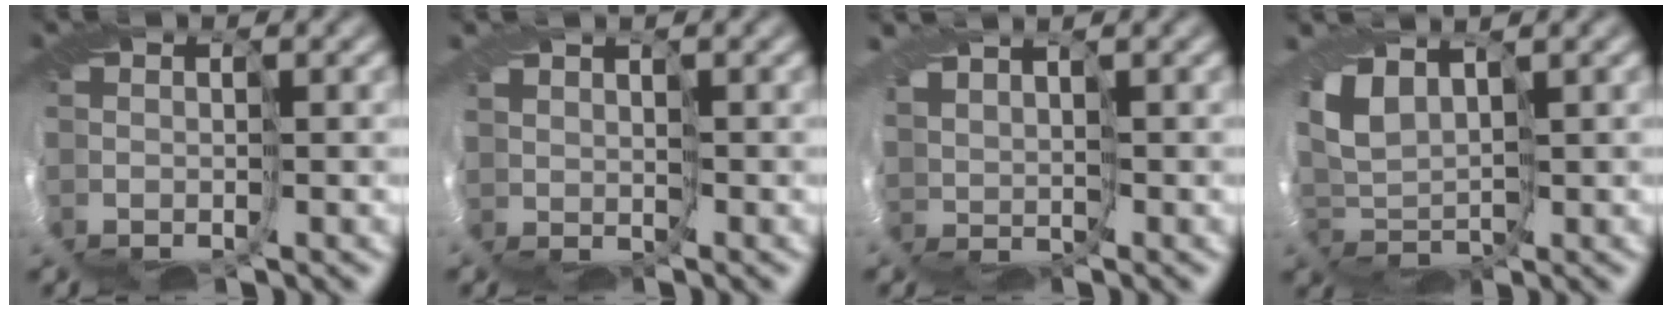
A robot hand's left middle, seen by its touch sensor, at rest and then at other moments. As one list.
[{"total": 0.8, "force": [0.8, 0.2, -0.2], "torque": [0.002, -0.003, 0.014]}, {"total": 2.1, "force": [2.0, 0.6, 0.3], "torque": [-0.016, 0.002, 0.037]}, {"total": 2.9, "force": [1.5, 1.6, 1.8], "torque": [-0.056, 0.001, 0.025]}]